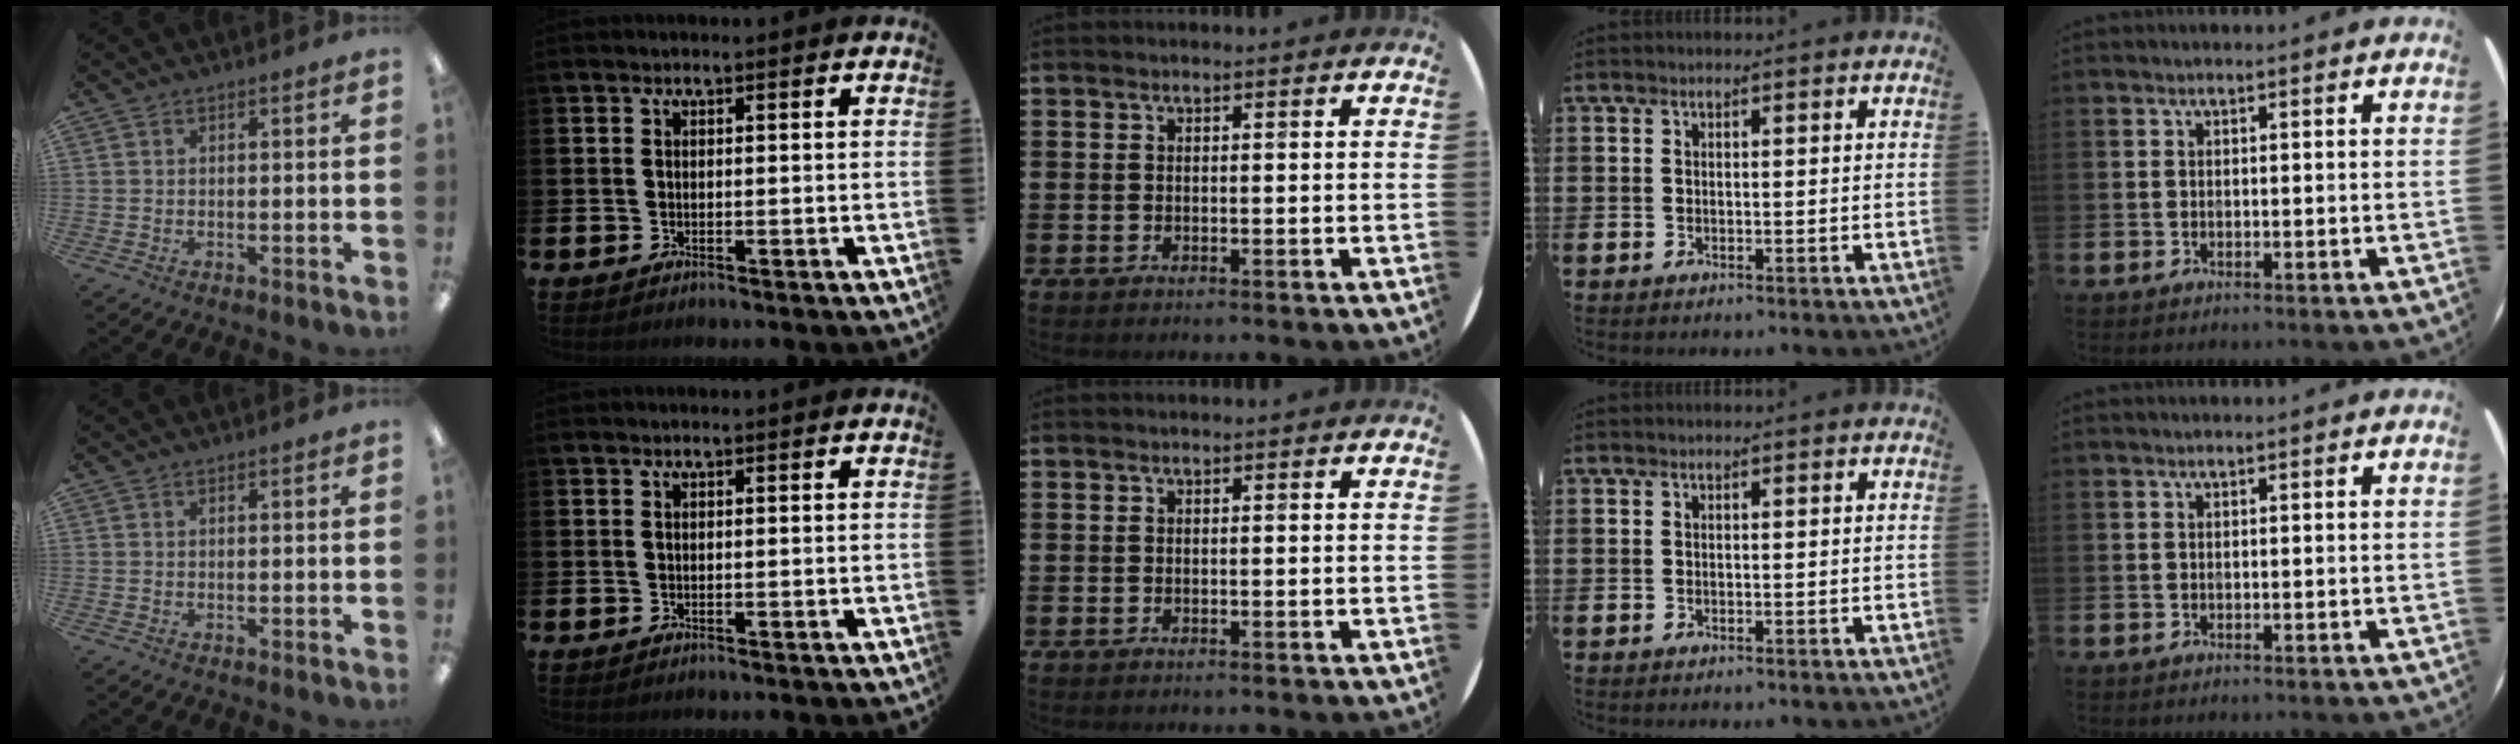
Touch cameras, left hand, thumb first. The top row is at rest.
{}